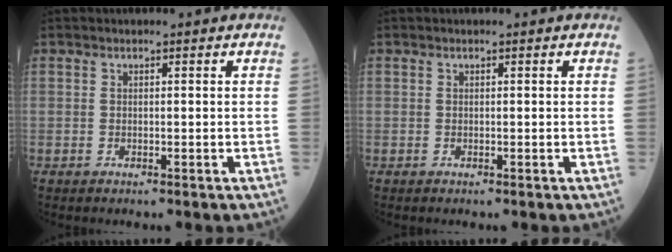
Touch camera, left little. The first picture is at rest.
{"total": 0.0}